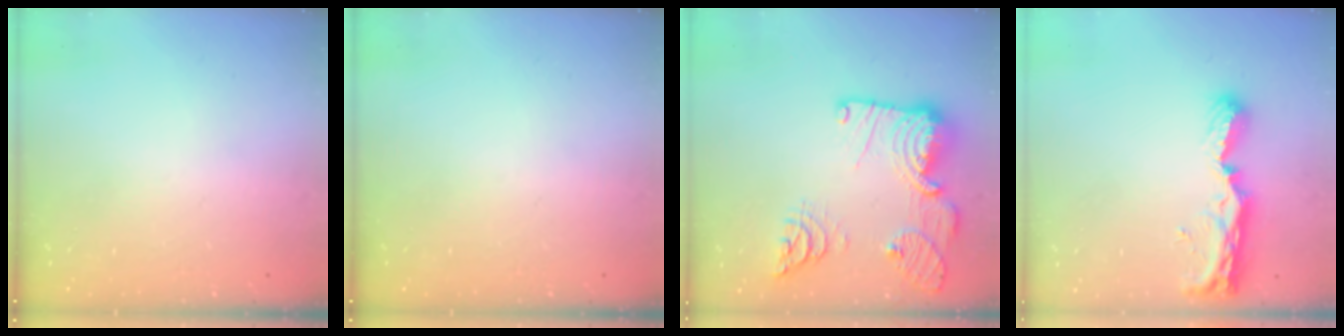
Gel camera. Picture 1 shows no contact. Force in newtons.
{"total": 0.0}
{"total": 22.8, "press": 22.7, "slide": 2.3}
{"total": 9.4, "press": 9.3, "slide": 1.2}